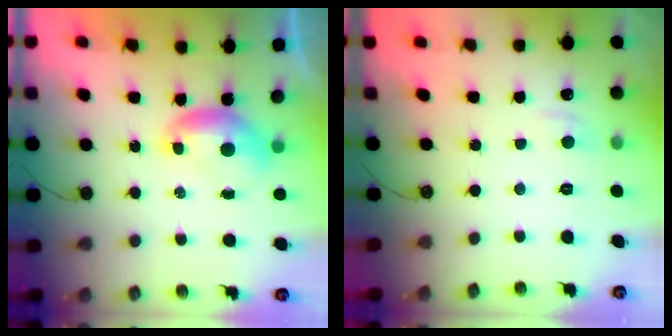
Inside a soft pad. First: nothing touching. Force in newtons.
{"total": 0.6, "press": 0.3, "slide": 0.6}